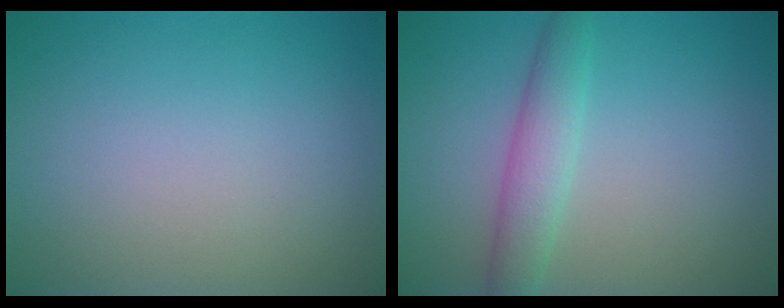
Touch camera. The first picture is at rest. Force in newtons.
{"total": 3.0, "press": 3.0, "slide": 0.1}